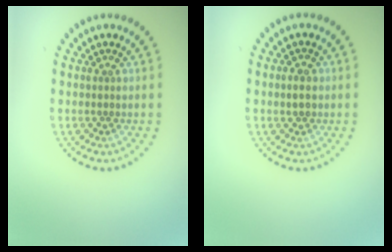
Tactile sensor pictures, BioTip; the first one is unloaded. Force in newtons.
{"total": 1.6, "press": 1.5, "slide": 0.3}